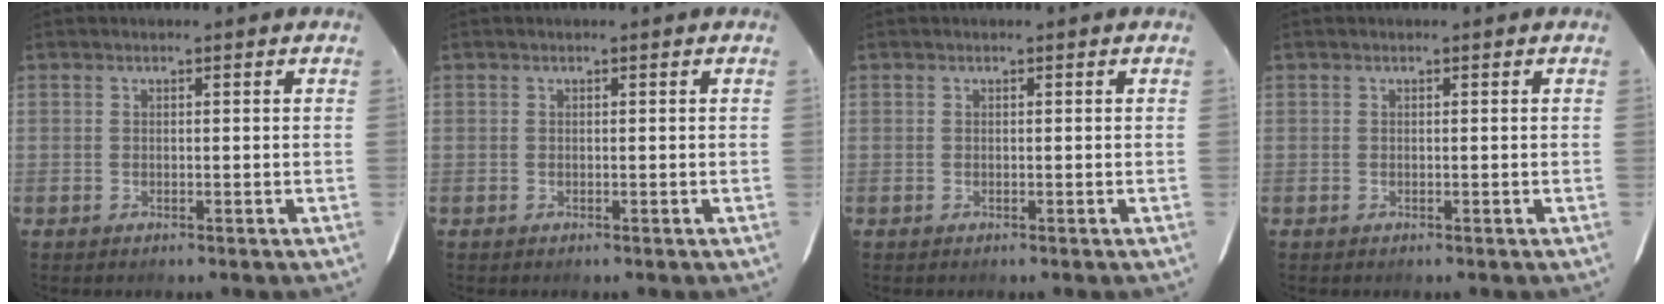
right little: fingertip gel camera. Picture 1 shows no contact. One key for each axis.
{"total": 0.0}
{"total": 0.0}
{"total": 0.0}